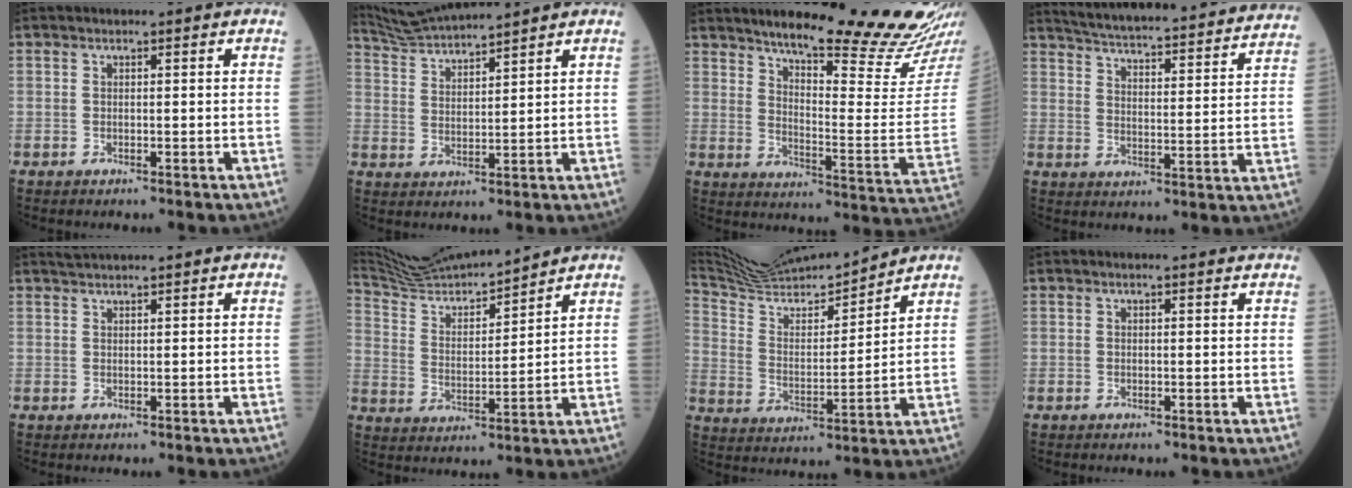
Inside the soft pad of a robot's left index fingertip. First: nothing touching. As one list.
[{"total": 7.8, "force": [7.5, -1.3, 1.8], "torque": [-0.048, 0.016, 0.151]}, {"total": 22.0, "force": [19.6, -0.3, 10.1], "torque": [-0.148, -0.097, 0.252]}, {"total": 29.2, "force": [26.9, 3.3, 10.7], "torque": [-0.172, -0.063, 0.329]}, {"total": 2.3, "force": [2.2, -0.4, 0.7], "torque": [-0.009, 0.023, 0.043]}, {"total": 13.6, "force": [13.1, -0.4, 3.7], "torque": [-0.083, 0.005, 0.240]}, {"total": 14.9, "force": [14.3, 0.1, 4.0], "torque": [-0.086, 0.000, 0.256]}, {"total": 1.8, "force": [1.7, 0.2, 0.5], "torque": [-0.009, 0.001, 0.008]}]